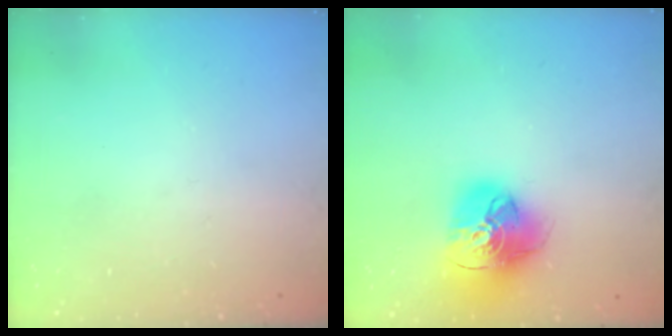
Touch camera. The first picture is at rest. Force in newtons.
{"total": 18.3, "press": 18.2, "slide": 2.0}